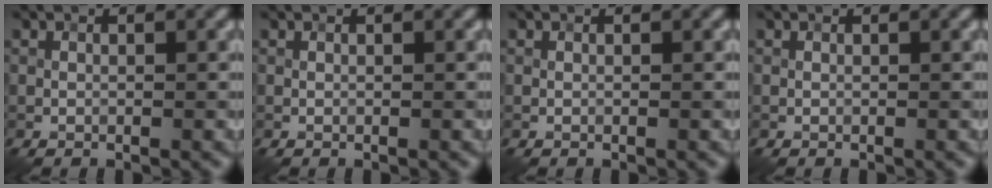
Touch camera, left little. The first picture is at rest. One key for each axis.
{"total": 0.0}
{"total": 0.0}
{"total": 0.0}